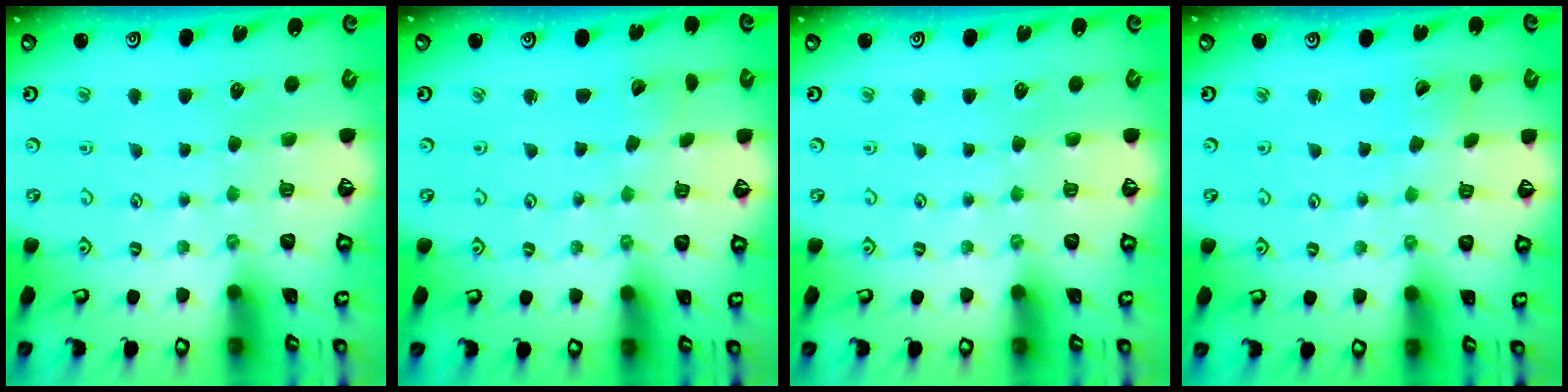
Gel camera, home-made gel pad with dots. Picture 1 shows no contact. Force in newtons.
{"total": 1.7, "press": 1.7, "slide": 0.1}
{"total": 0.0}
{"total": 0.0}